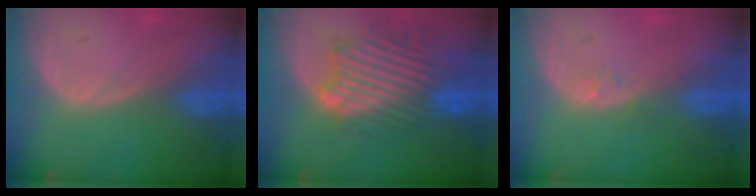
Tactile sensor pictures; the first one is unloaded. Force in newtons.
{"total": 11.1, "press": 10.3, "slide": 4.0}
{"total": 0.9, "press": 0.9, "slide": 0.2}